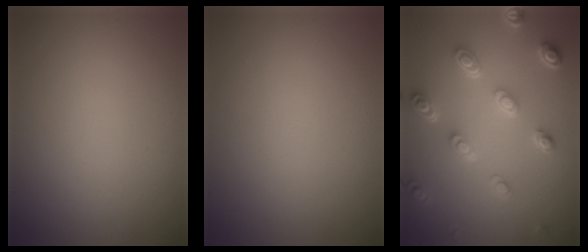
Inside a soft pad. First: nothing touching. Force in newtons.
{"total": 0.0}
{"total": 4.5, "press": 3.4, "slide": 3.0}